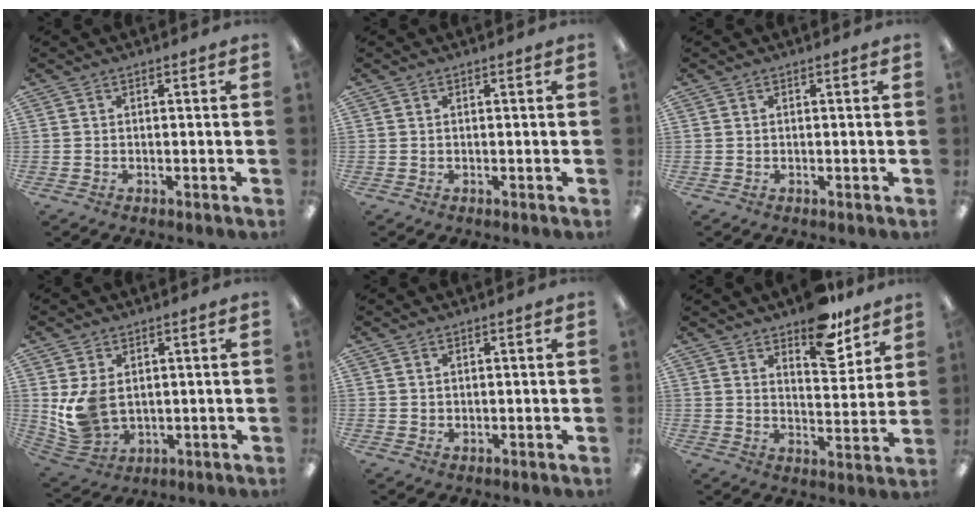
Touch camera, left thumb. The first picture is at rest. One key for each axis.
{"total": 0.0}
{"total": 0.0}
{"total": 9.8, "fx": 1.2, "fy": 7.3, "fz": 6.4, "tx": -0.139, "ty": -0.003, "tz": 0.027}
{"total": 1.0, "fx": 0.8, "fy": 0.6, "fz": 0.1, "tx": -0.003, "ty": 0.001, "tz": 0.016}
{"total": 12.2, "fx": 9.4, "fy": 5.3, "fz": 5.7, "tx": -0.054, "ty": -0.065, "tz": 0.162}